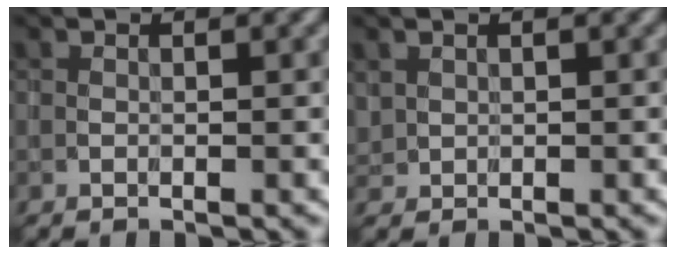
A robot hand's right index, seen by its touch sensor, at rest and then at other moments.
{"total": 0.6, "force": [0.4, 0.4, -0.2], "torque": [0.000, 0.001, 0.016]}